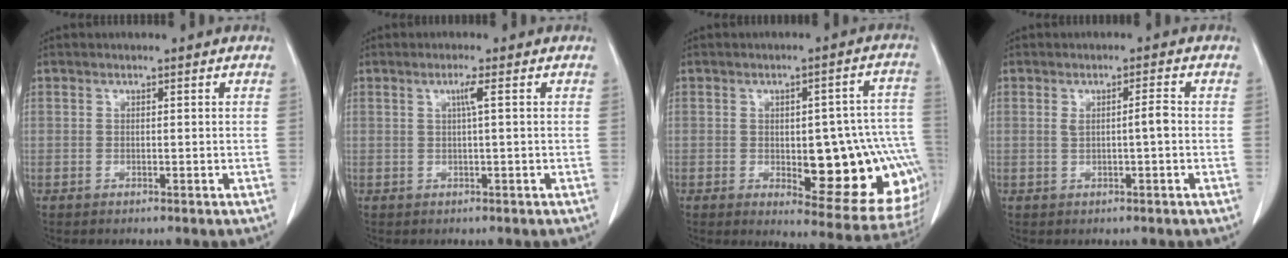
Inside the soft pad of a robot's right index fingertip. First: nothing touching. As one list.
[{"total": 1.7, "force": [0.5, -0.4, 1.6], "torque": [-0.036, -0.001, 0.009]}, {"total": 18.6, "force": [-3.5, 6.3, 17.2], "torque": [-0.126, 0.030, -0.020]}, {"total": 2.5, "force": [0.0, 0.2, 2.5], "torque": [-0.044, 0.003, 0.004]}]